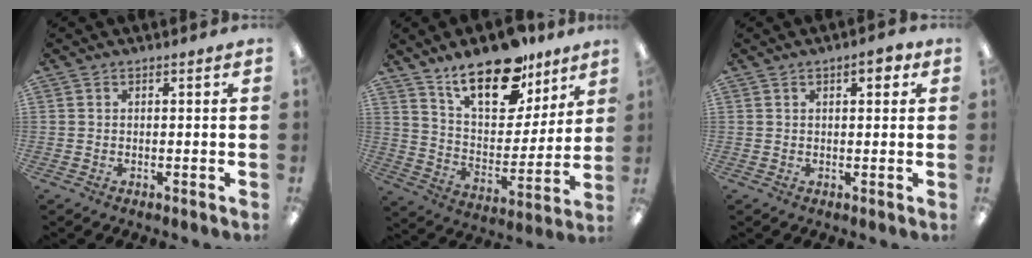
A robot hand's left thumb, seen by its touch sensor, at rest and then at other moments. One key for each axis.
{"total": 19.1, "fx": 13.5, "fy": 8.9, "fz": 10.3, "tx": -0.166, "ty": -0.075, "tz": 0.235}
{"total": 3.8, "fx": 1.9, "fy": 1.5, "fz": 3.0, "tx": -0.037, "ty": -0.004, "tz": 0.027}